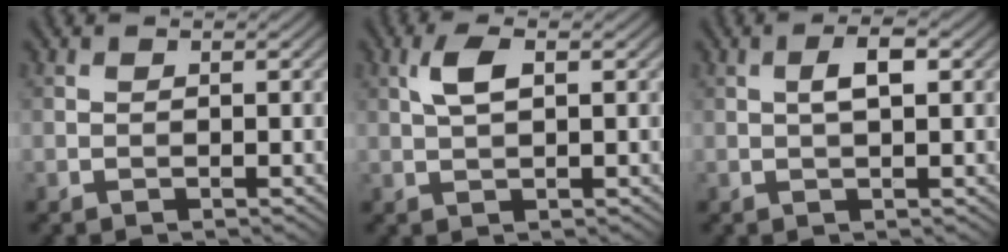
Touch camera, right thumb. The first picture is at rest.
{"total": 3.2, "force": [0.9, 1.2, 2.8], "torque": [-0.065, 0.008, 0.019]}
{"total": 2.8, "force": [0.6, 0.8, 2.7], "torque": [-0.049, 0.008, 0.009]}